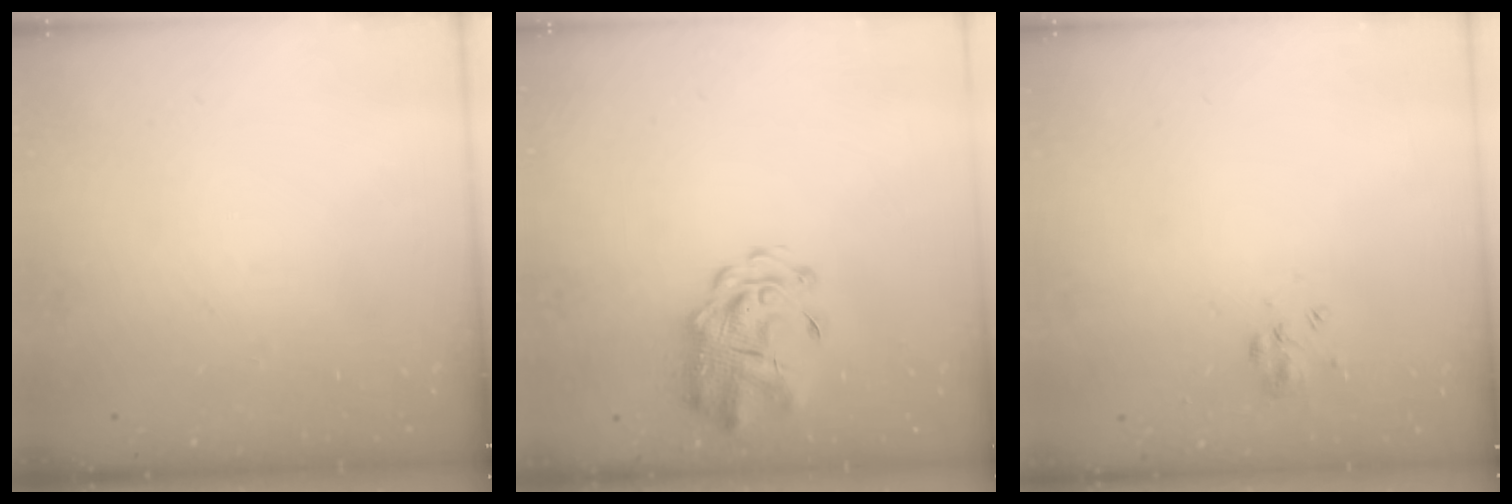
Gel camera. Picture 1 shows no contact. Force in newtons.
{"total": 3.9, "press": 3.6, "slide": 1.4}
{"total": 3.0, "press": 2.9, "slide": 0.8}